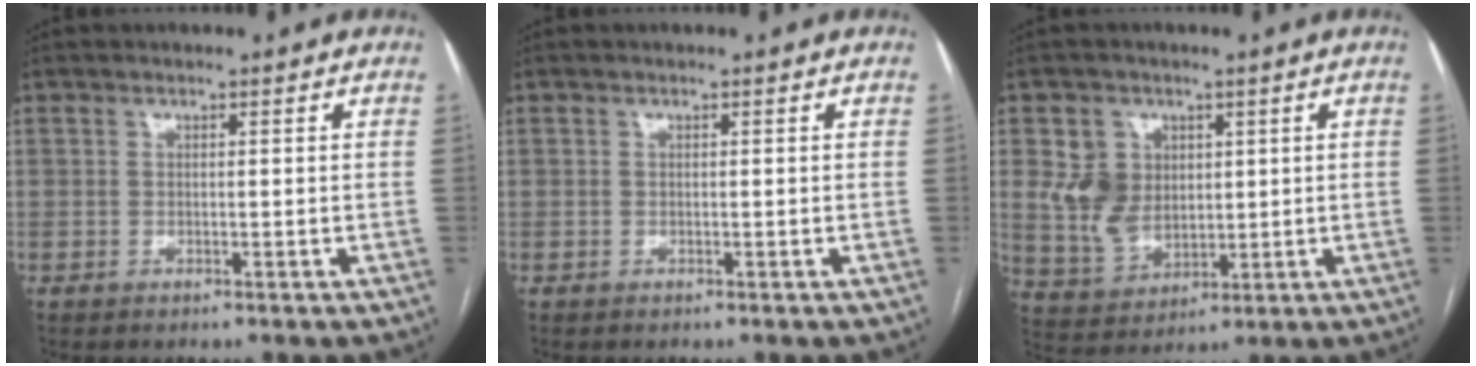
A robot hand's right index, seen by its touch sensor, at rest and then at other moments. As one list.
[{"total": 0.0}, {"total": 8.2, "force": [2.2, 6.6, 4.3], "torque": [-0.095, 0.016, 0.058]}]